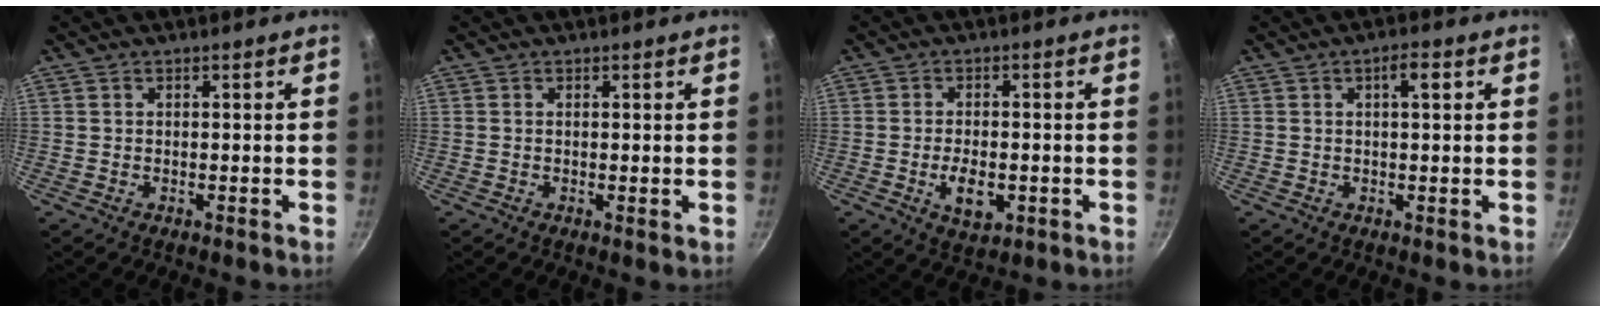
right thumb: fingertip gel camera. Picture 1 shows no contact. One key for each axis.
{"total": 0.6, "fx": 0.1, "fy": 0.1, "fz": 0.5, "tx": -0.009, "ty": -0.003, "tz": 0.000}
{"total": 6.3, "fx": -1.6, "fy": 3.4, "fz": 5.0, "tx": -0.078, "ty": 0.002, "tz": -0.021}
{"total": 3.5, "fx": 1.1, "fy": 1.0, "fz": 3.2, "tx": -0.045, "ty": 0.003, "tz": 0.015}